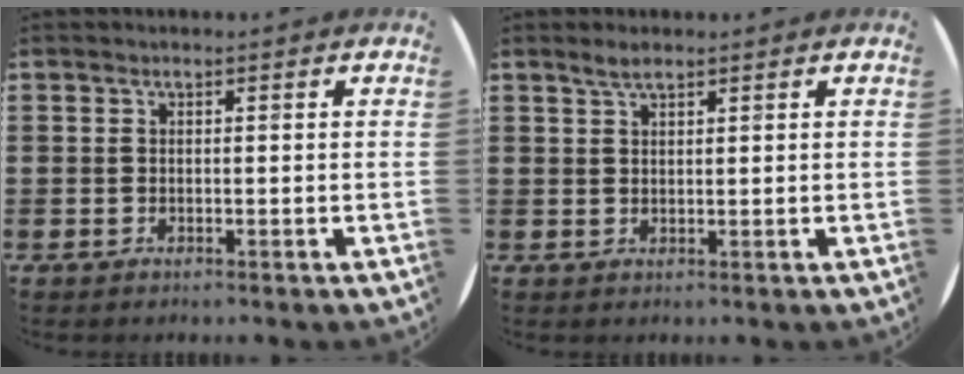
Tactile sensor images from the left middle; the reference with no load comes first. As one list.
[{"total": 1.8, "force": [1.5, 0.4, 1.0], "torque": [-0.021, 0.003, 0.028]}]